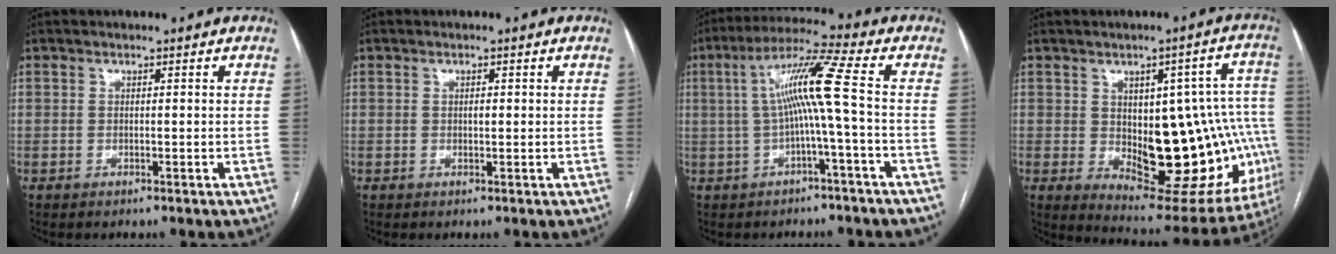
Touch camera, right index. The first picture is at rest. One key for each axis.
{"total": 0.8, "fx": 0.1, "fy": 0.3, "fz": 0.8, "tx": -0.014, "ty": 0.000, "tz": 0.002}
{"total": 9.1, "fx": -0.2, "fy": -1.5, "fz": 9.0, "tx": -0.166, "ty": 0.025, "tz": 0.002}
{"total": 22.4, "fx": -2.4, "fy": 9.8, "fz": 20.0, "tx": -0.186, "ty": 0.027, "tz": -0.002}